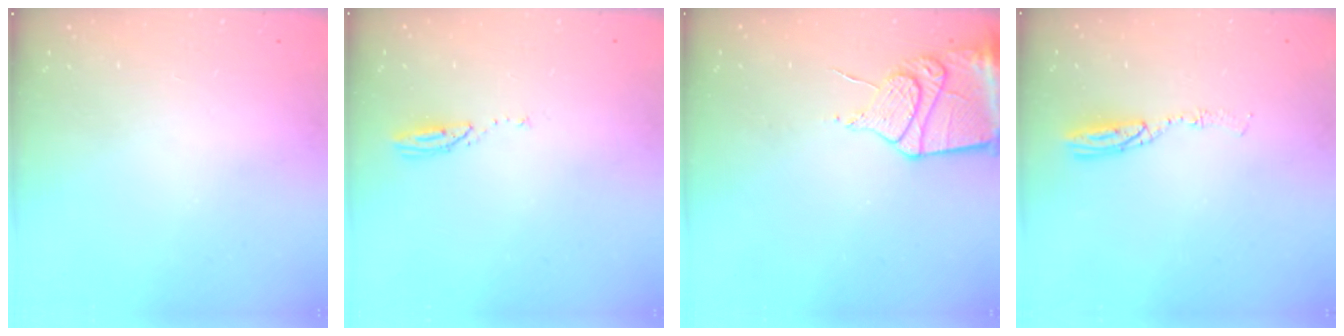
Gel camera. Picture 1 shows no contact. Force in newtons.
{"total": 3.6, "press": 3.6, "slide": 0.3}
{"total": 13.2, "press": 13.1, "slide": 1.7}
{"total": 5.0, "press": 5.0, "slide": 0.2}